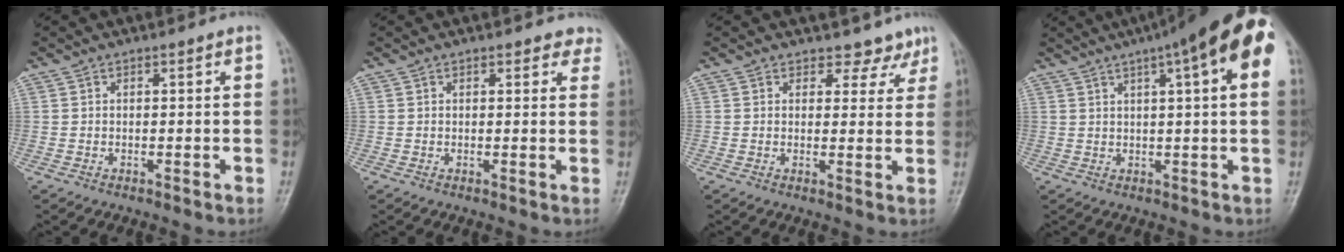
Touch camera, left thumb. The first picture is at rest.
{"total": 3.4, "force": [2.9, 1.7, 0.6], "torque": [0.029, -0.011, 0.016]}
{"total": 4.3, "force": [3.5, 2.6, -0.1], "torque": [0.029, -0.027, 0.034]}
{"total": 16.6, "force": [7.5, 3.2, 14.4], "torque": [-0.203, 0.027, 0.097]}